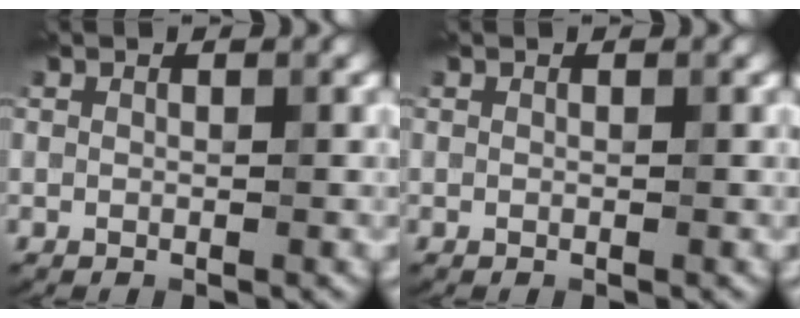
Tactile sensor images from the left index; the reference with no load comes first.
{"total": 0.0}